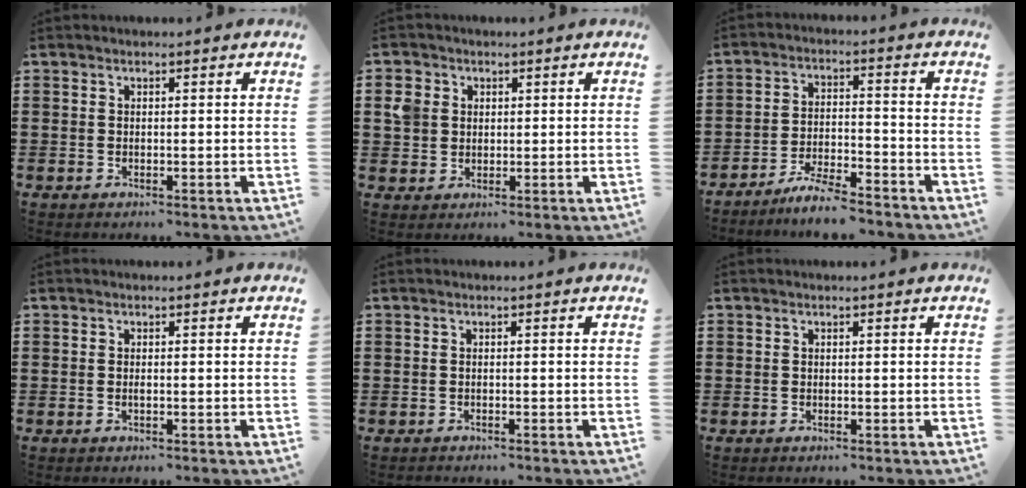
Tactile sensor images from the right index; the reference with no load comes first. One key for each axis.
{"total": 3.6, "fx": 1.0, "fy": 3.2, "fz": 1.2, "tx": -0.038, "ty": 0.013, "tz": 0.017}
{"total": 5.6, "fx": -5.3, "fy": 0.1, "fz": 1.8, "tx": -0.046, "ty": -0.002, "tz": -0.106}
{"total": 0.5, "fx": -0.1, "fy": 0.1, "fz": 0.5, "tx": -0.012, "ty": -0.004, "tz": -0.001}
{"total": 0.5, "fx": -0.5, "fy": 0.1, "fz": 0.0, "tx": -0.001, "ty": -0.001, "tz": -0.011}
{"total": 0.0}